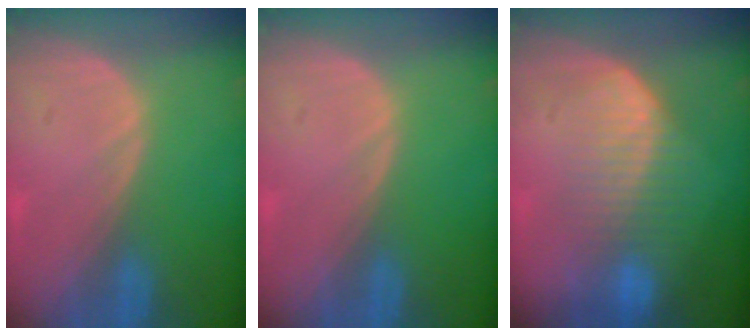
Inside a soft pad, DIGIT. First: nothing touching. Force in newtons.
{"total": 0.0}
{"total": 6.8, "press": 6.7, "slide": 1.4}